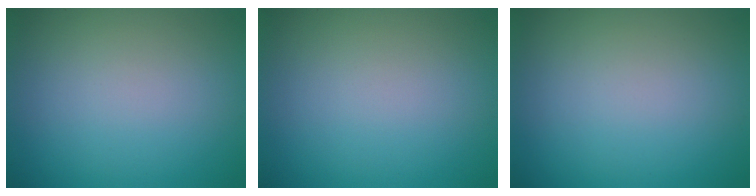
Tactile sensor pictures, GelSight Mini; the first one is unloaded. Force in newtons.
{"total": 0.0}
{"total": 0.0}